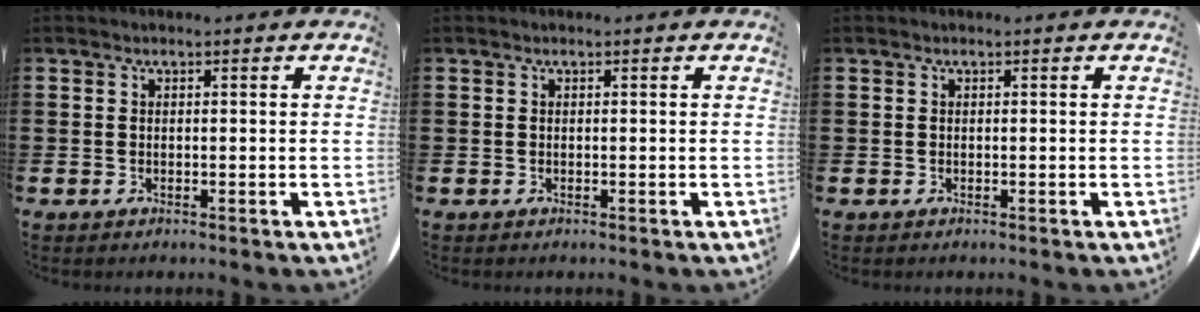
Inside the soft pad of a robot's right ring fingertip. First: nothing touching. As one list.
[{"total": 0.0}, {"total": 0.0}]